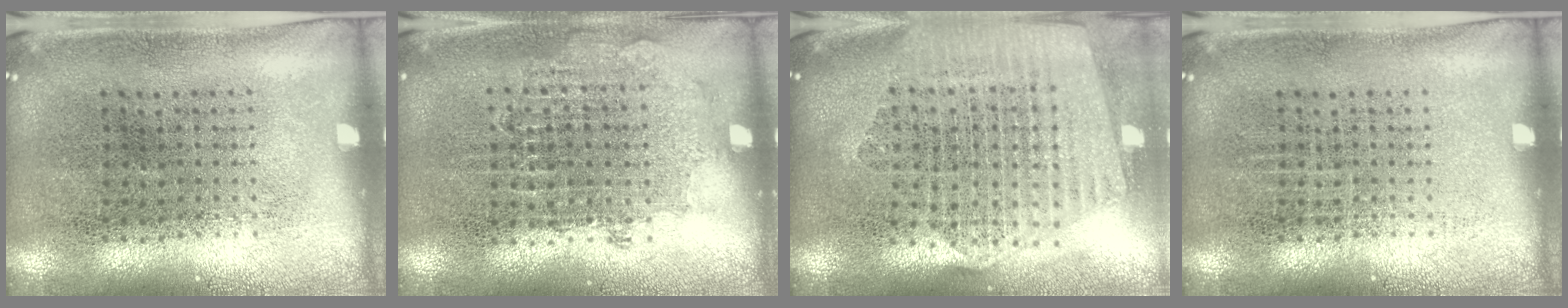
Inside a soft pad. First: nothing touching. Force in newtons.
{"total": 0.7, "press": 0.7, "slide": 0.2}
{"total": 2.4, "press": 2.2, "slide": 1.1}
{"total": 0.0}